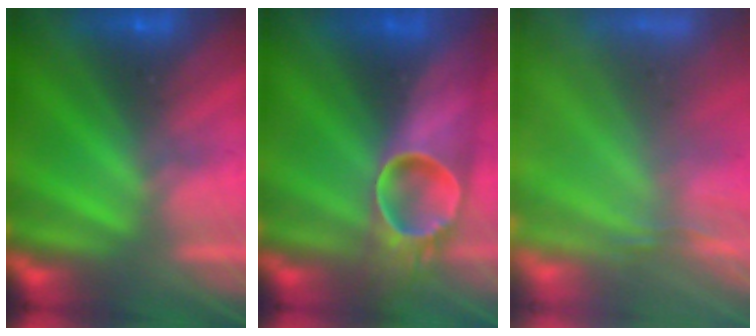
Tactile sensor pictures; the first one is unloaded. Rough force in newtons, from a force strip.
{"total": 8.3}
{"total": 7.3}